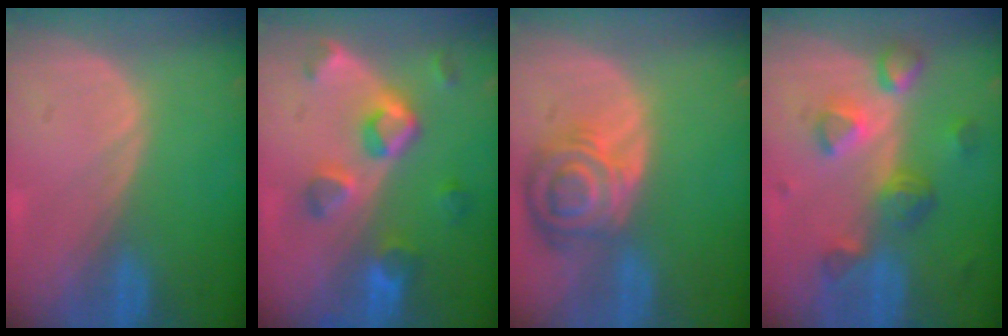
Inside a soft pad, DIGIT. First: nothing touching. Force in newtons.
{"total": 7.6, "press": 7.2, "slide": 2.5}
{"total": 8.4, "press": 7.4, "slide": 4.0}
{"total": 8.0, "press": 7.0, "slide": 3.8}